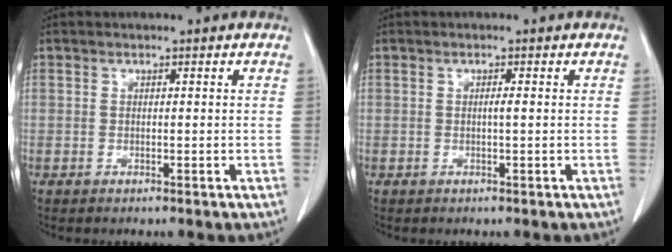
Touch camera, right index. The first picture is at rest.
{"total": 0.8, "force": [0.0, -0.1, 0.8], "torque": [-0.014, 0.000, -0.001]}